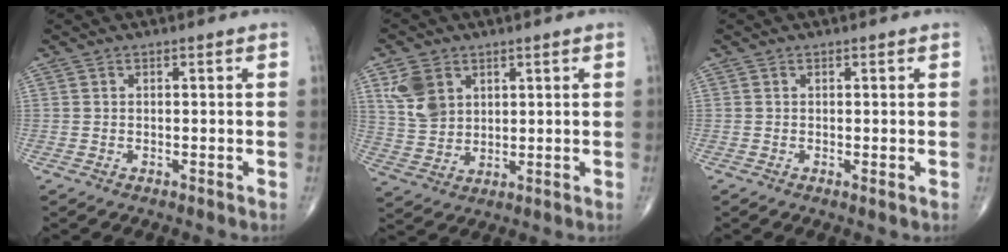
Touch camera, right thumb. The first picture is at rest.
{"total": 7.9, "force": [3.4, 5.8, 4.2], "torque": [-0.069, -0.011, 0.078]}
{"total": 0.6, "force": [0.0, 0.0, 0.6], "torque": [-0.013, -0.004, -0.002]}